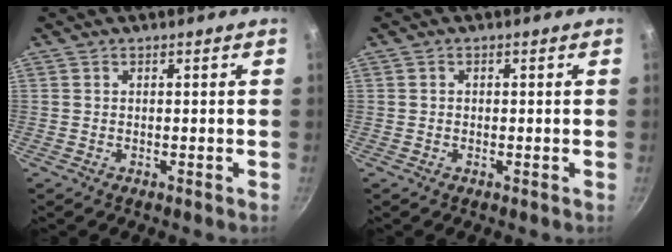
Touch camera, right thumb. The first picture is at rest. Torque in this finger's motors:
{"motor_torque": [-0.39, 0.13, -0.30, -0.04, -0.05]}